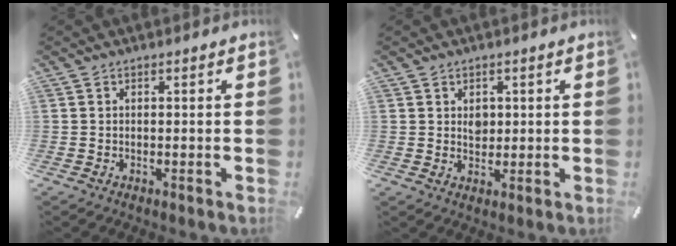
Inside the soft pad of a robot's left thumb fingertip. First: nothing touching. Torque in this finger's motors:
{"motor_torque": [0.68, 0.33, 0.28, -0.36, 0.01]}